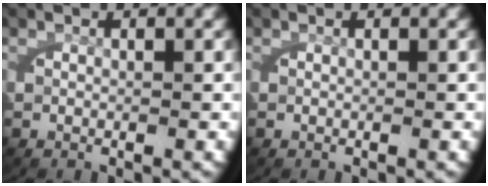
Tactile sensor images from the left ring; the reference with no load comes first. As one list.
[{"total": 0.0}]